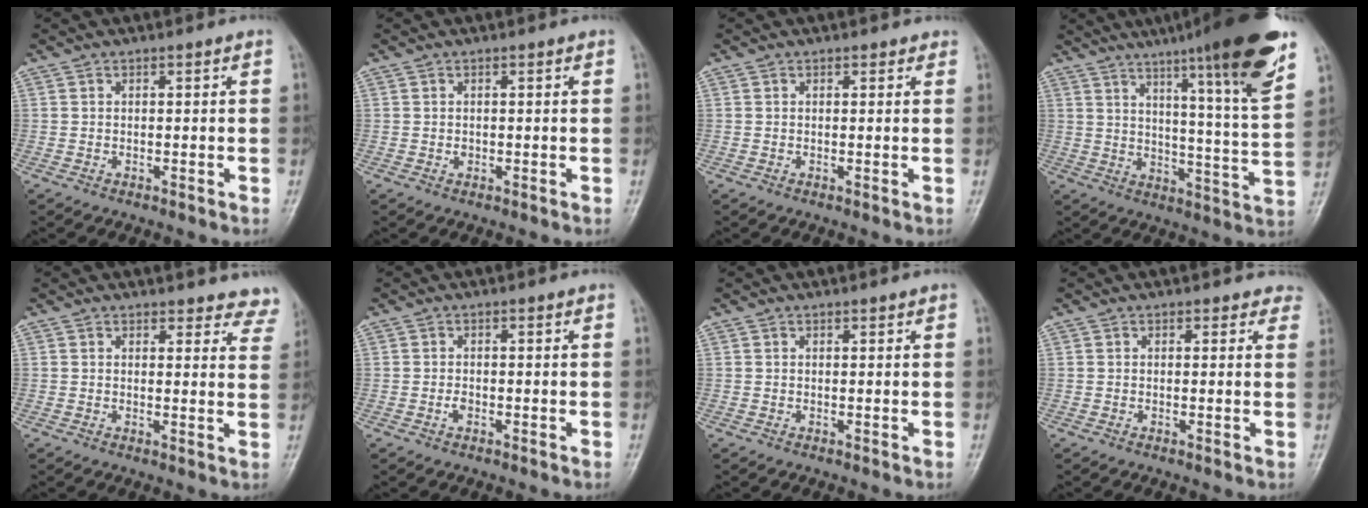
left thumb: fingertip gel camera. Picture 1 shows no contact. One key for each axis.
{"total": 0.6, "fx": 0.0, "fy": 0.6, "fz": 0.3, "tx": 0.000, "ty": 0.001, "tz": -0.001}
{"total": 1.1, "fx": 0.7, "fy": 0.7, "fz": 0.3, "tx": 0.006, "ty": -0.004, "tz": 0.005}
{"total": 21.7, "fx": 13.5, "fy": 1.6, "fz": 16.9, "tx": -0.226, "ty": -0.055, "tz": 0.190}
{"total": 8.3, "fx": 7.8, "fy": 2.9, "fz": 0.3, "tx": 0.057, "ty": -0.040, "tz": 0.053}
{"total": 1.1, "fx": -0.4, "fy": 0.7, "fz": 0.7, "tx": -0.010, "ty": 0.001, "tz": -0.008}
{"total": 0.5, "fx": 0.4, "fy": 0.2, "fz": 0.1, "tx": -0.004, "ty": -0.004, "tz": 0.005}
{"total": 3.0, "fx": 2.4, "fy": 1.7, "fz": 0.1, "tx": 0.031, "ty": -0.011, "tz": 0.008}